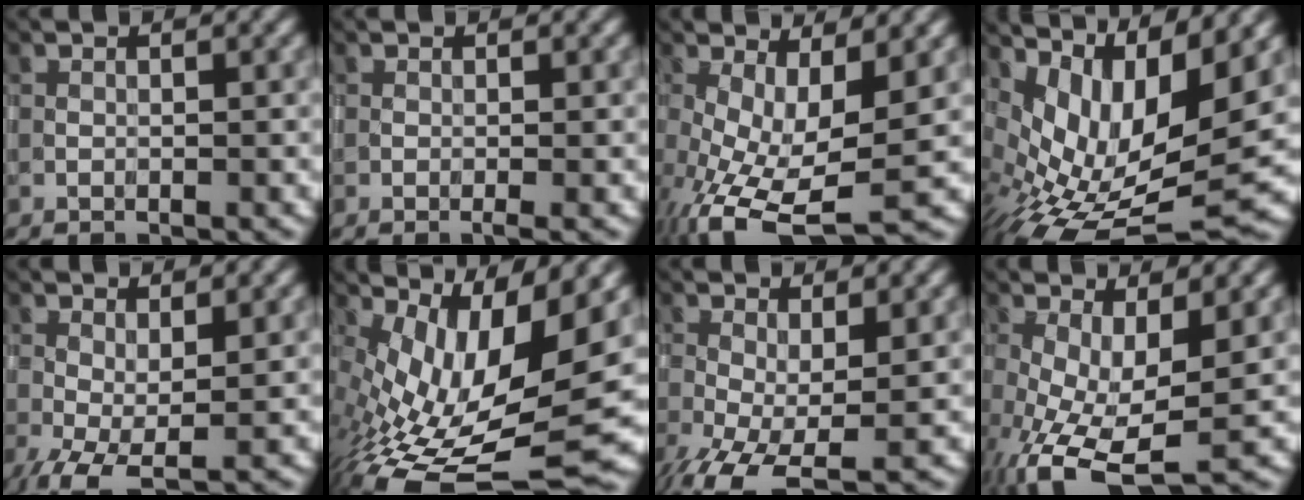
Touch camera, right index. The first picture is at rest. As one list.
[{"total": 0.8, "force": [-0.1, 0.1, 0.7], "torque": [-0.011, -0.003, -0.004]}, {"total": 9.7, "force": [-2.8, 3.6, 8.6], "torque": [-0.170, -0.018, -0.043]}, {"total": 11.1, "force": [0.6, 5.6, 9.6], "torque": [-0.177, -0.017, 0.026]}, {"total": 3.8, "force": [-1.2, 1.3, 3.4], "torque": [-0.075, -0.006, -0.025]}, {"total": 13.6, "force": [-0.1, 4.8, 12.7], "torque": [-0.238, -0.013, 0.017]}, {"total": 6.2, "force": [-2.5, 2.3, 5.1], "torque": [-0.115, -0.020, -0.046]}, {"total": 8.1, "force": [-2.3, 3.2, 7.1], "torque": [-0.145, -0.013, -0.039]}]